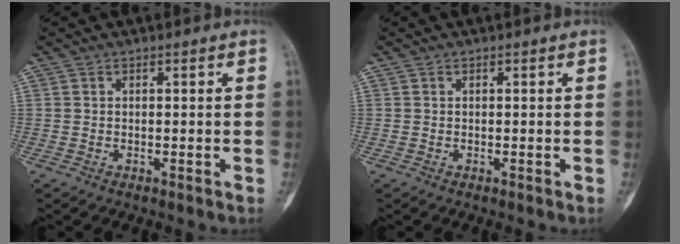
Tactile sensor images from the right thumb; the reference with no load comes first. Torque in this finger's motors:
{"motor_torque": [0.00, 0.00, 0.03, -0.02, 0.00]}